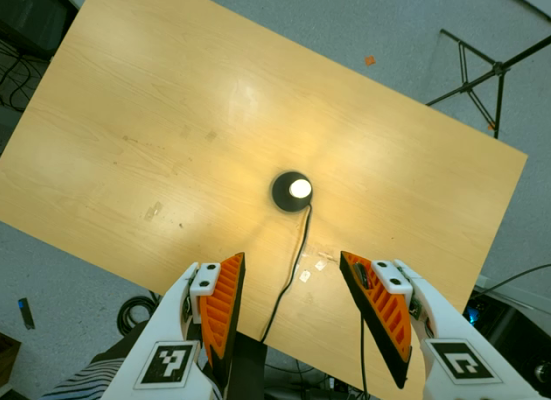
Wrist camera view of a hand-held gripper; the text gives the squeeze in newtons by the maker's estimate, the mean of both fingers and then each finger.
{"total": 0.0}